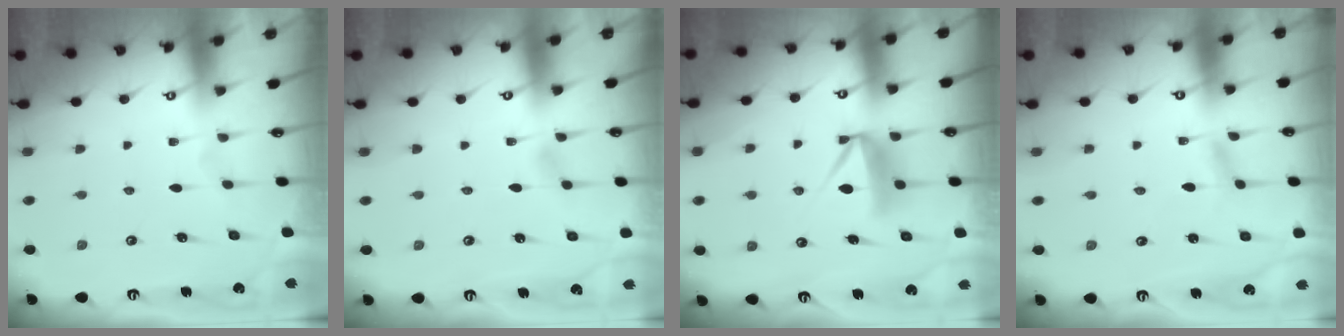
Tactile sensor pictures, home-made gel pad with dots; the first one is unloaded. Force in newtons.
{"total": 2.5, "press": 2.5, "slide": 0.4}
{"total": 9.5, "press": 9.4, "slide": 0.9}
{"total": 2.7, "press": 2.7, "slide": 0.4}